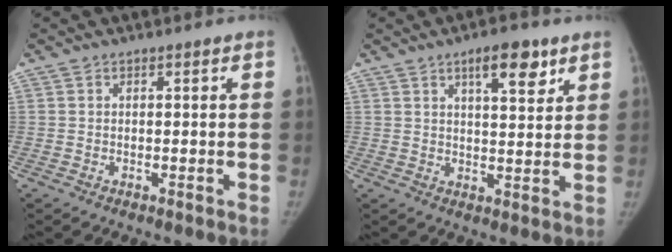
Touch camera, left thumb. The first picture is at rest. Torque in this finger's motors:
{"motor_torque": [0.53, -0.04, 0.82, -0.75, 0.25]}